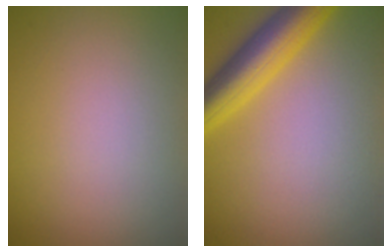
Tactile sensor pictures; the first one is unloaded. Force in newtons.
{"total": 5.9, "press": 5.9, "slide": 0.2}